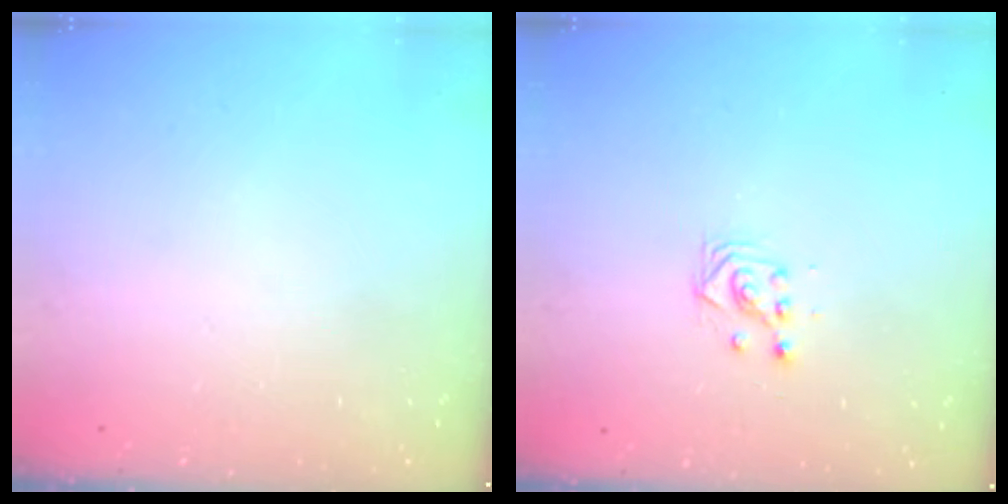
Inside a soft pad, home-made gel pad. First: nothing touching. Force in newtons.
{"total": 2.9, "press": 2.9, "slide": 0.2}